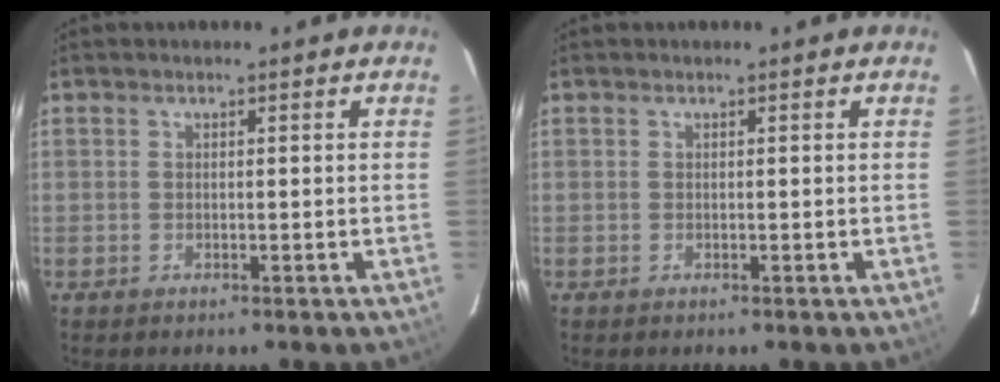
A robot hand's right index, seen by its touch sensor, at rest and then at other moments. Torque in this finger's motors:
{"motor_torque": [0.01, -0.01, 0.00, 0.00]}